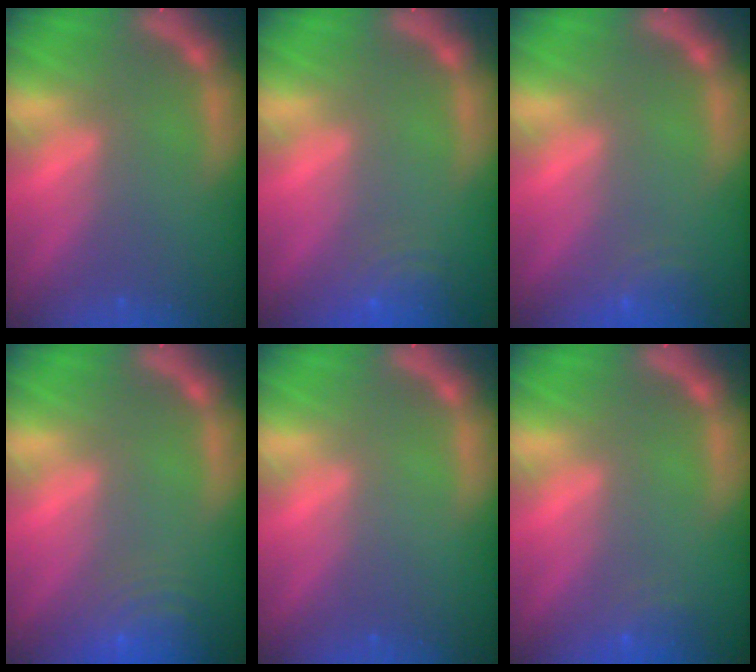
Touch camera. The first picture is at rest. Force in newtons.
{"total": 4.5}
{"total": 2.5}
{"total": 7.5}
{"total": 0.0}
{"total": 1.9}